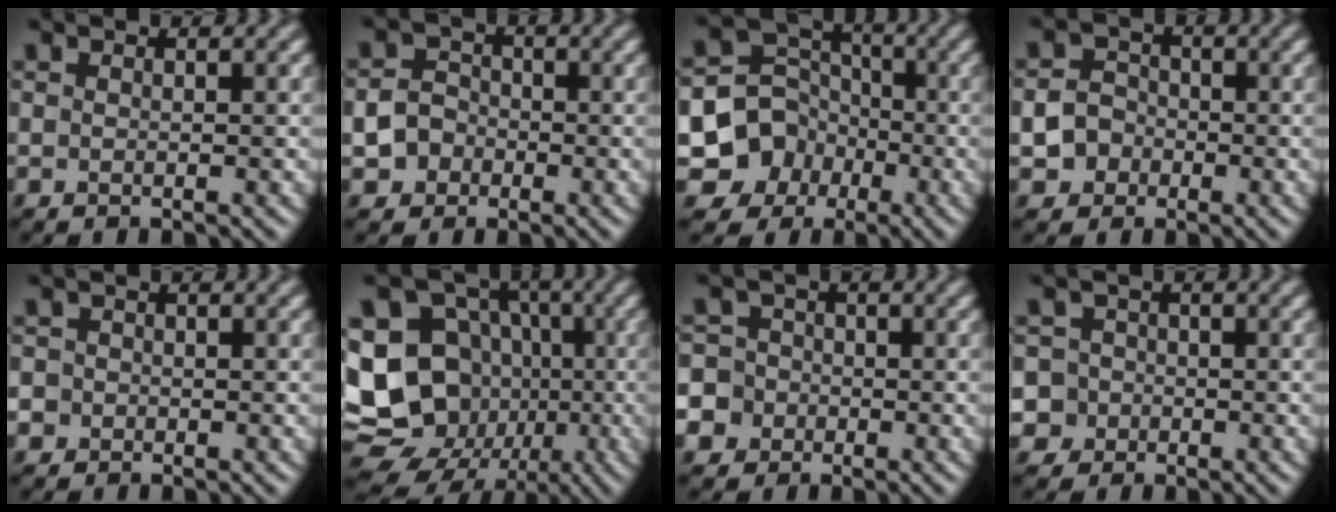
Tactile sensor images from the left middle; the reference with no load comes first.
{"total": 3.8, "force": [-1.6, 3.3, 1.0], "torque": [0.008, 0.003, -0.040]}
{"total": 7.4, "force": [-2.8, 6.6, 2.0], "torque": [-0.025, 0.000, -0.084]}
{"total": 4.3, "force": [-1.7, 3.9, 1.0], "torque": [0.009, 0.002, -0.043]}
{"total": 2.6, "force": [-0.2, 2.5, 0.6], "torque": [0.003, 0.018, -0.024]}
{"total": 19.1, "force": [-3.1, 17.0, 8.2], "torque": [-0.203, 0.006, -0.073]}
{"total": 7.9, "force": [-2.7, 7.2, 1.9], "torque": [-0.043, 0.009, -0.085]}
{"total": 5.4, "force": [-1.2, 5.1, 1.4], "torque": [-0.016, 0.023, -0.052]}